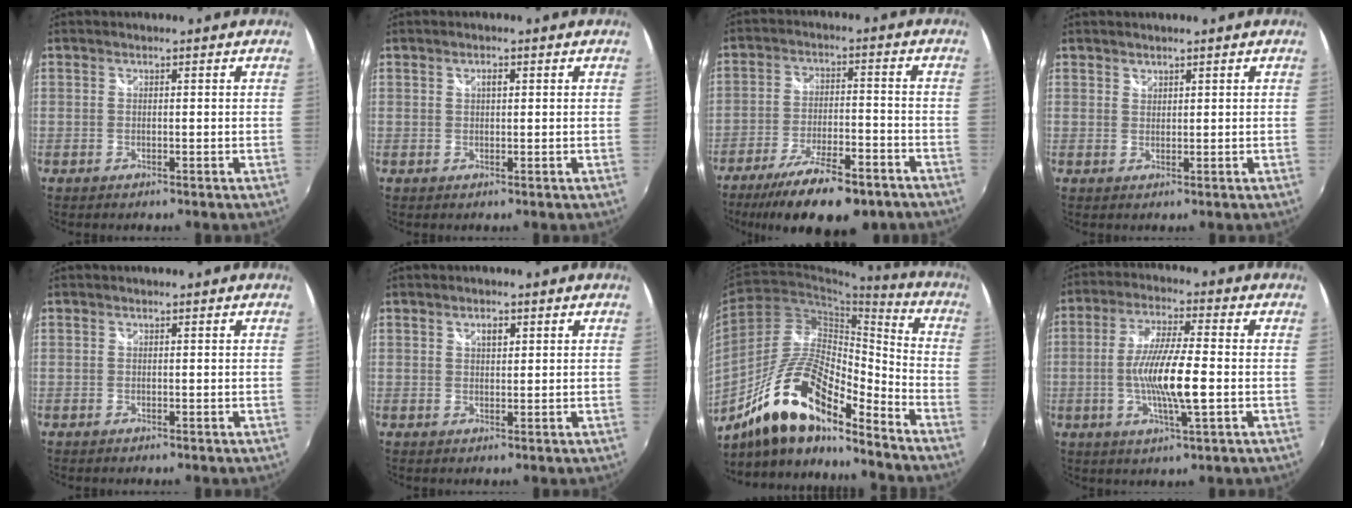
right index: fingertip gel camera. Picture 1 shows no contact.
{"total": 1.2, "force": [0.4, 0.6, 0.9], "torque": [-0.015, 0.003, 0.006]}
{"total": 17.3, "force": [-12.7, 5.2, 10.5], "torque": [-0.200, -0.030, -0.192]}
{"total": 1.1, "force": [1.0, 0.5, 0.0], "torque": [0.002, 0.002, 0.017]}
{"total": 0.0}
{"total": 1.9, "force": [0.9, 1.1, 1.3], "torque": [-0.019, 0.004, 0.015]}
{"total": 18.2, "force": [-12.3, 5.3, 12.3], "torque": [-0.228, 0.003, -0.232]}
{"total": 11.3, "force": [-2.0, 1.4, 11.1], "torque": [-0.209, -0.007, -0.038]}